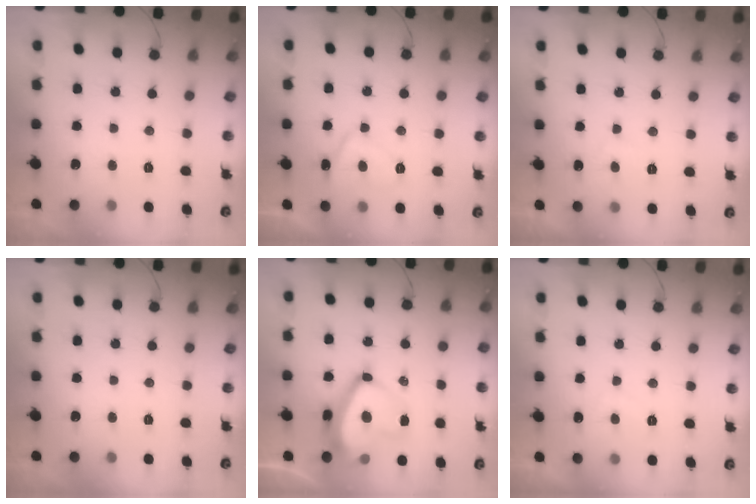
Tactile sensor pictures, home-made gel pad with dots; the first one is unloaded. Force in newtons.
{"total": 6.8, "press": 6.7, "slide": 1.4}
{"total": 2.6, "press": 2.5, "slide": 0.7}
{"total": 0.0}
{"total": 14.3, "press": 14.2, "slide": 1.4}
{"total": 2.0, "press": 1.9, "slide": 0.5}